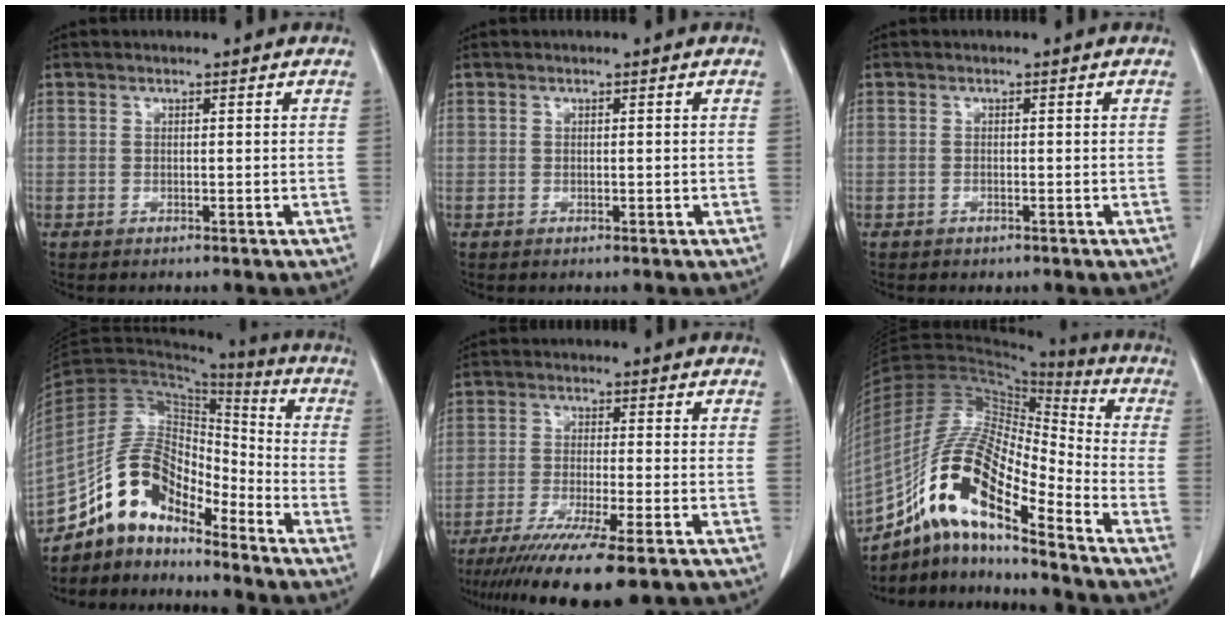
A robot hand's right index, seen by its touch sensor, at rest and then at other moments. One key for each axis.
{"total": 0.0}
{"total": 0.6, "fx": -0.4, "fy": 0.4, "fz": 0.2, "tx": -0.008, "ty": 0.000, "tz": -0.004}
{"total": 13.2, "fx": -10.4, "fy": 5.3, "fz": 6.0, "tx": -0.112, "ty": 0.049, "tz": -0.192}
{"total": 13.5, "fx": -9.7, "fy": 0.7, "fz": 9.4, "tx": -0.157, "ty": -0.039, "tz": -0.155}
{"total": 17.7, "fx": -10.3, "fy": 3.8, "fz": 13.9, "tx": -0.272, "ty": 0.019, "tz": -0.182}